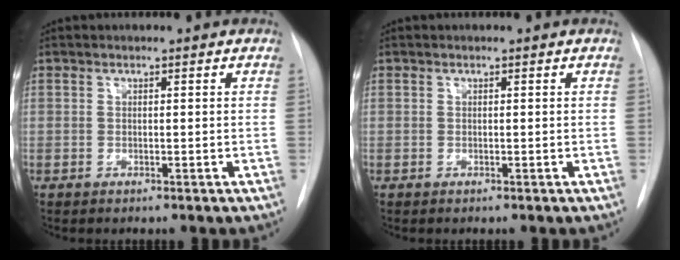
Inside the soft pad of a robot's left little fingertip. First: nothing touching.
{"total": 0.0}